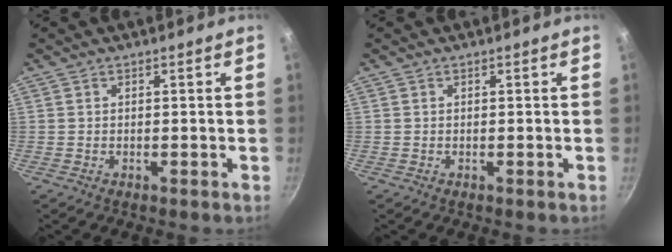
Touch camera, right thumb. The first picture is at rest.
{"total": 0.0}